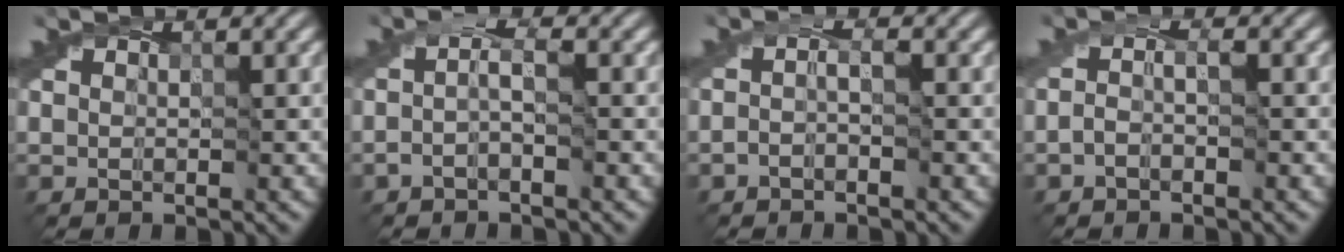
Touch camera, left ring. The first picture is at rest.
{"total": 1.3, "force": [-0.5, 0.1, 1.2], "torque": [-0.027, 0.008, -0.017]}
{"total": 0.9, "force": [-0.5, 0.1, 0.8], "torque": [-0.020, 0.003, -0.017]}
{"total": 1.0, "force": [-0.6, 0.2, 0.8], "torque": [-0.020, 0.003, -0.018]}